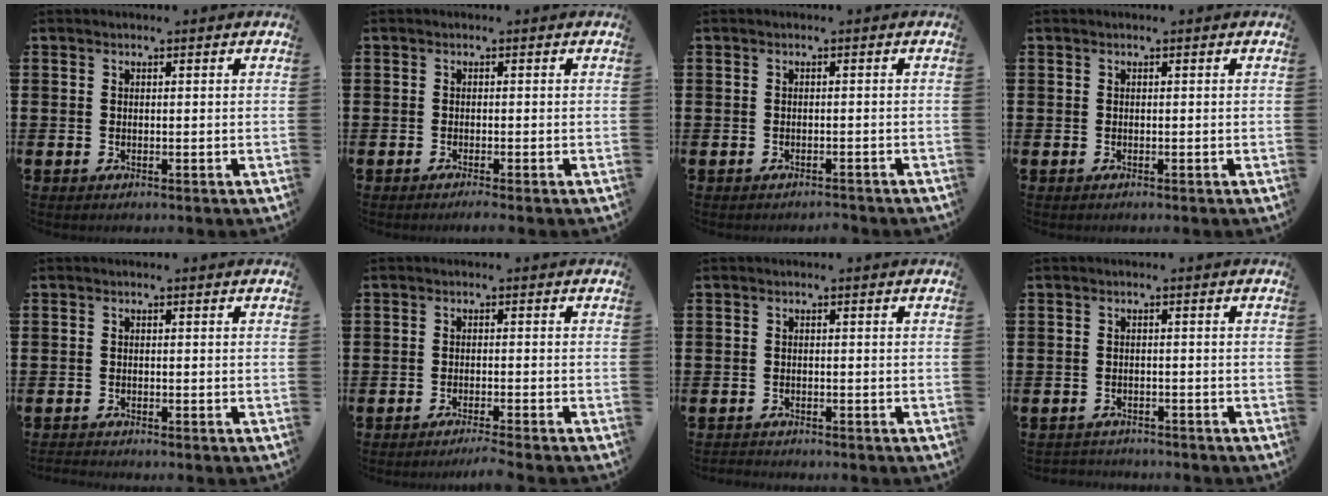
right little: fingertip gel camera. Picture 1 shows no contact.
{"total": 0.7, "force": [-0.5, -0.1, 0.5], "torque": [-0.007, -0.002, -0.009]}
{"total": 1.5, "force": [-1.4, -0.3, 0.3], "torque": [-0.004, 0.001, -0.029]}
{"total": 0.0}
{"total": 0.7, "force": [-0.7, 0.0, 0.0], "torque": [-0.001, -0.002, -0.013]}
{"total": 1.6, "force": [-1.4, -0.2, 0.7], "torque": [-0.010, 0.002, -0.028]}
{"total": 0.8, "force": [-0.8, 0.1, -0.1], "torque": [-0.001, -0.001, -0.016]}
{"total": 1.3, "force": [-1.3, 0.1, -0.2], "torque": [-0.001, 0.003, -0.030]}